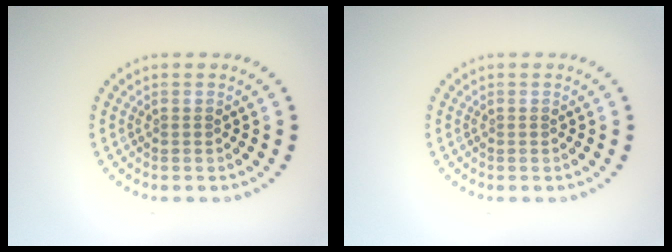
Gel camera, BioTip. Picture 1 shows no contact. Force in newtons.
{"total": 0.0}